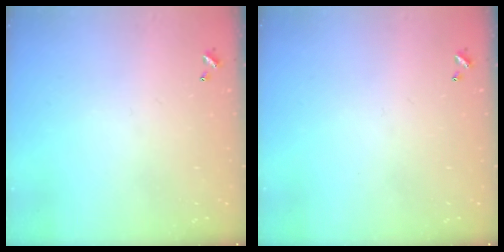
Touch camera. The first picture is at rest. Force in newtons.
{"total": 0.0}